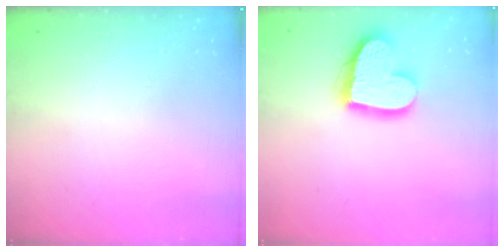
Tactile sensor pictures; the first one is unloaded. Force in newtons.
{"total": 16.9, "press": 16.8, "slide": 1.6}